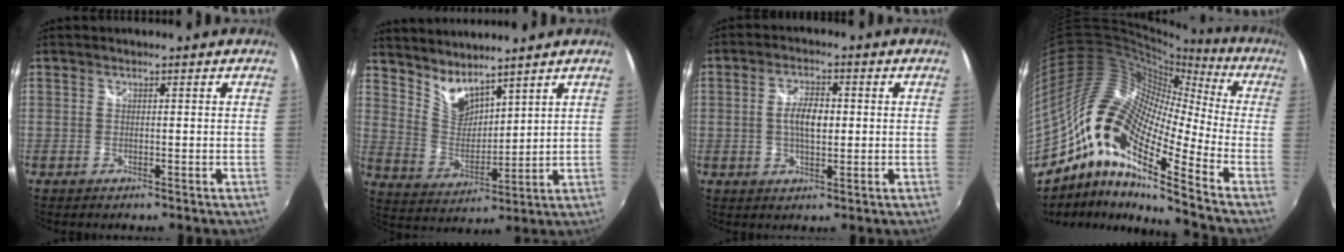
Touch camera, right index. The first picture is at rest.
{"total": 8.0, "force": [6.8, 2.4, 3.4], "torque": [-0.062, -0.010, 0.139]}
{"total": 5.6, "force": [0.1, 2.6, 4.9], "torque": [-0.092, 0.006, 0.003]}
{"total": 16.7, "force": [-7.5, 4.5, 14.3], "torque": [-0.222, -0.008, -0.166]}